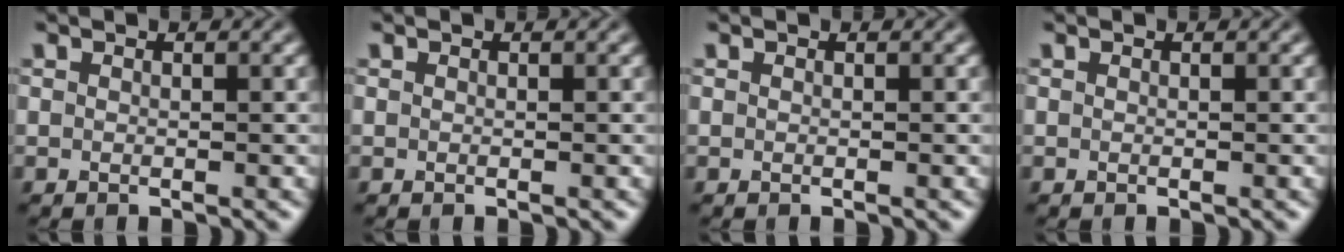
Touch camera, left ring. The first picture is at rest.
{"total": 0.0}
{"total": 0.0}
{"total": 0.0}